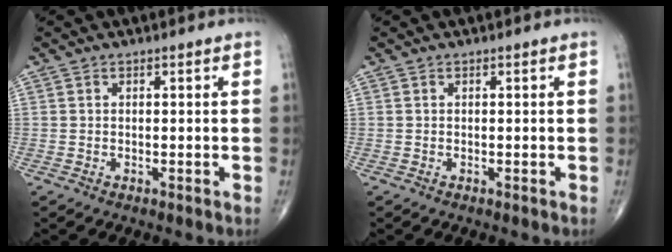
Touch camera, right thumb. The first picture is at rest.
{"total": 0.0}